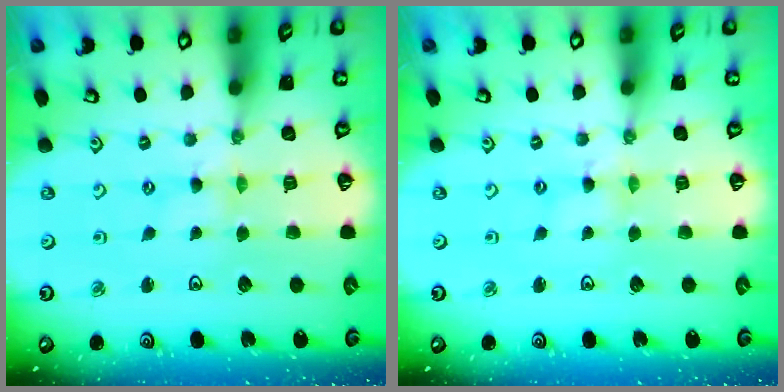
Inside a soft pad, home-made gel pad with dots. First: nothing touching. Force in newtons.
{"total": 1.4, "press": 1.4, "slide": 0.2}